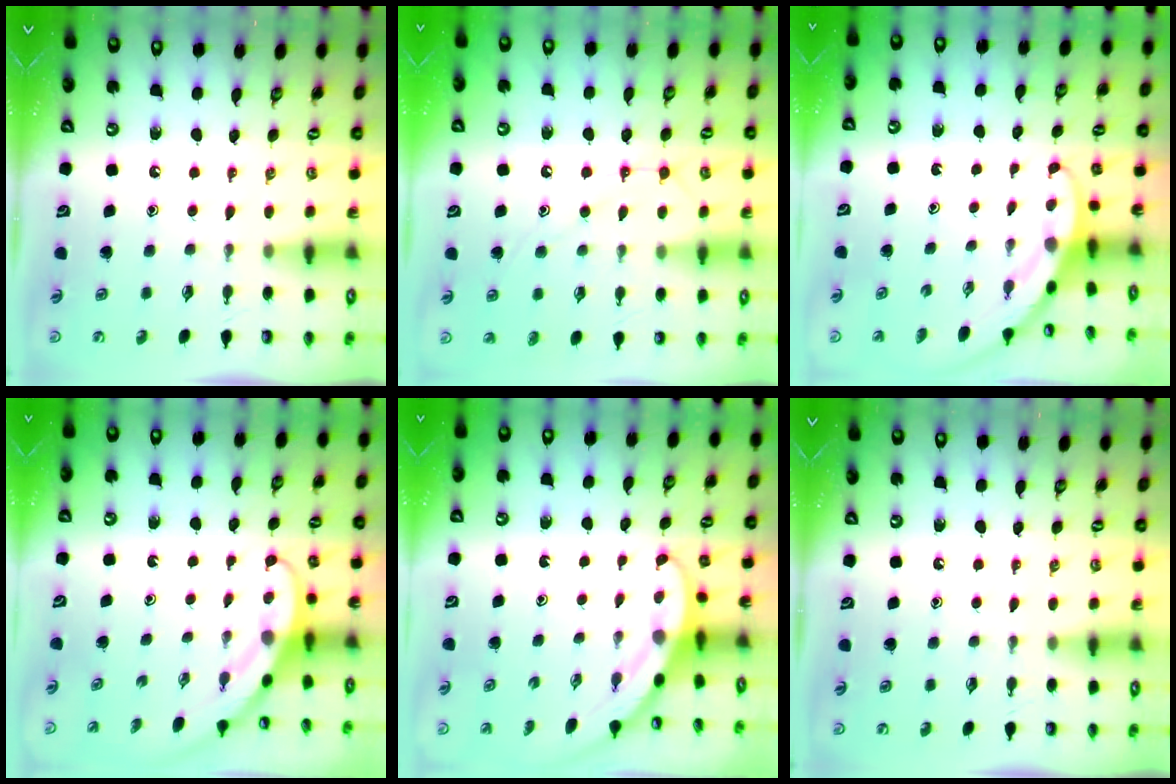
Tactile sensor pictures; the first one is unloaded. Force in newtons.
{"total": 12.0, "press": 12.0, "slide": 1.0}
{"total": 3.3, "press": 3.3, "slide": 0.1}
{"total": 3.7, "press": 3.7, "slide": 0.4}
{"total": 3.1, "press": 3.1, "slide": 0.2}
{"total": 0.0}